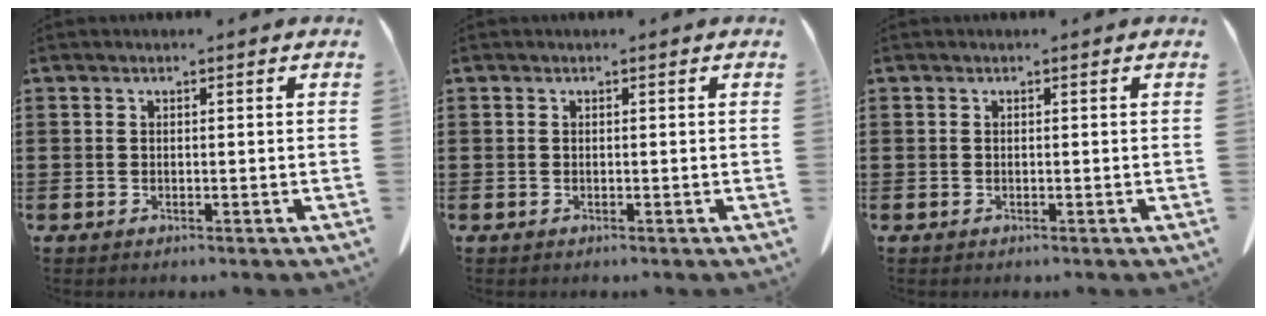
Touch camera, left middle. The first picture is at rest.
{"total": 0.0}
{"total": 0.0}